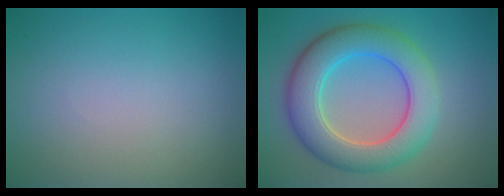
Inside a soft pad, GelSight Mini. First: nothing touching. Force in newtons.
{"total": 7.6, "press": 7.6, "slide": 0.5}